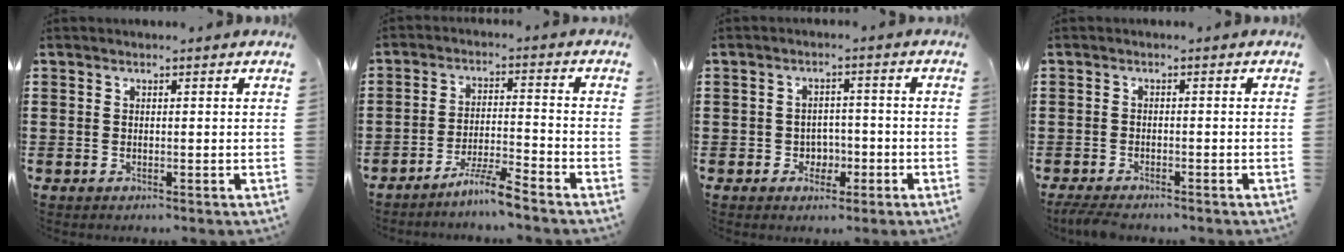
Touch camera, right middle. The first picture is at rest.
{"total": 5.4, "force": [-4.8, -0.2, 2.6], "torque": [-0.056, -0.009, -0.093]}
{"total": 2.9, "force": [-1.4, 2.3, 1.0], "torque": [-0.027, 0.004, -0.033]}
{"total": 1.9, "force": [-1.8, 0.3, 0.7], "torque": [-0.022, 0.000, -0.039]}